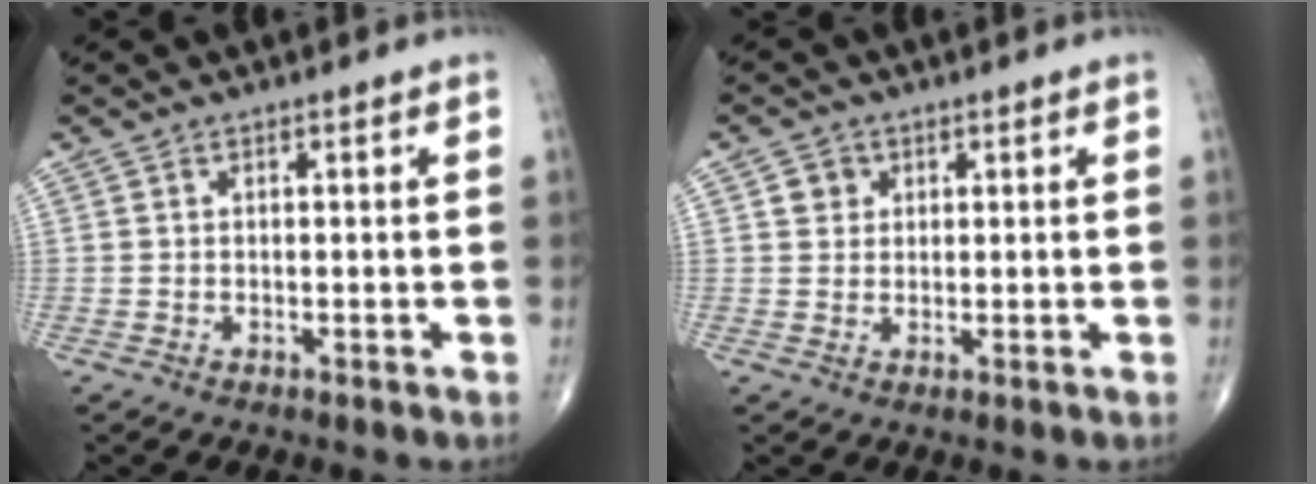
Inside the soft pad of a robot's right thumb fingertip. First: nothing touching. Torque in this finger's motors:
{"motor_torque": [-0.34, 0.53, 0.19, 0.09, 0.00]}